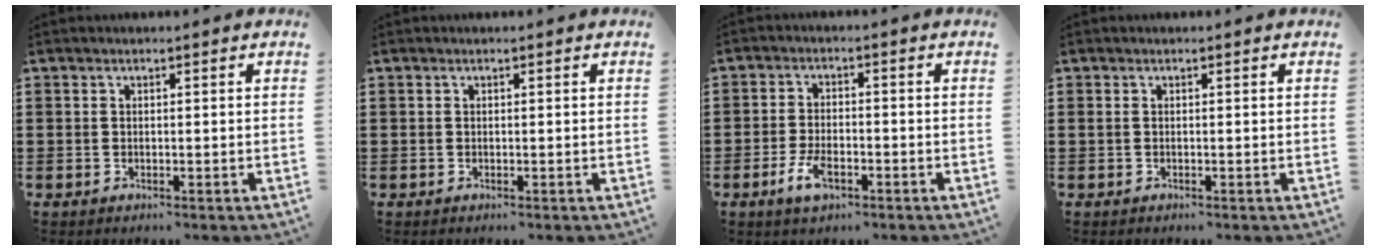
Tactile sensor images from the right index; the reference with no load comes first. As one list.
[{"total": 0.0}, {"total": 4.8, "force": [-2.2, 2.2, 3.6], "torque": [-0.087, -0.004, -0.047]}, {"total": 0.0}]